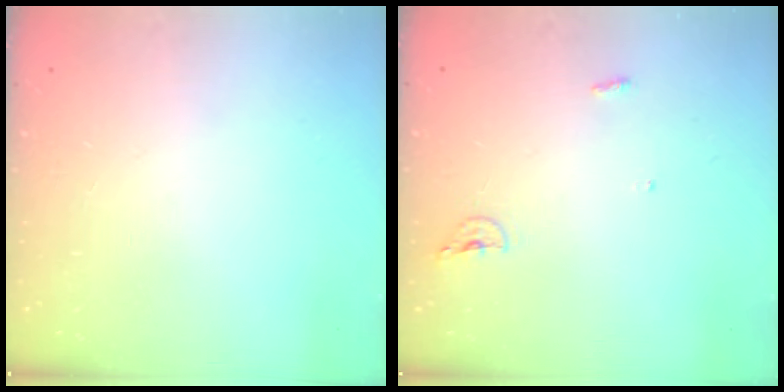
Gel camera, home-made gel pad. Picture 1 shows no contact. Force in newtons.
{"total": 3.9, "press": 3.8, "slide": 0.8}